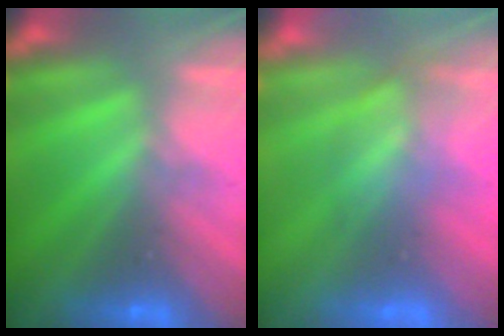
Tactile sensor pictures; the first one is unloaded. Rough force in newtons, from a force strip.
{"total": 3.0}